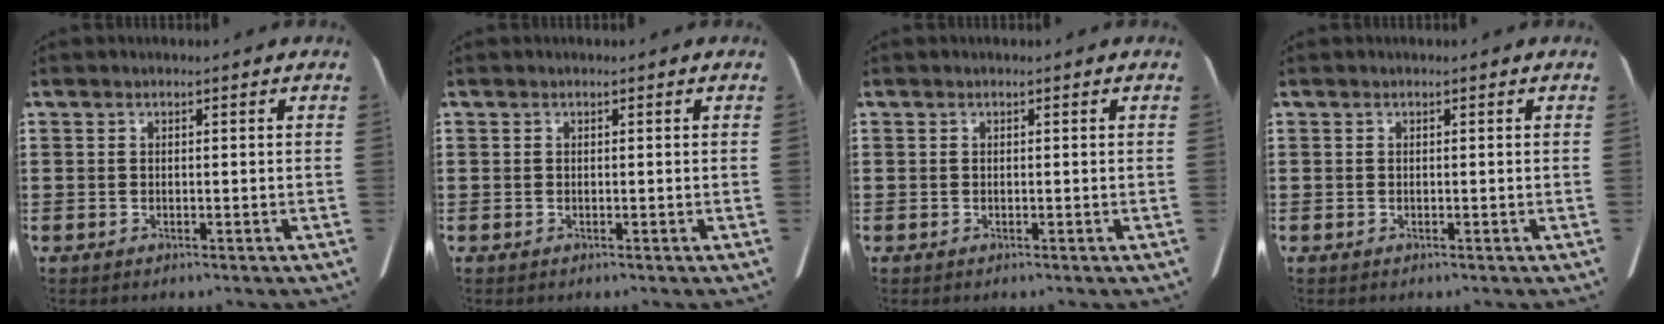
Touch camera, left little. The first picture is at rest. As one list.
[{"total": 0.0}, {"total": 0.0}, {"total": 0.0}]